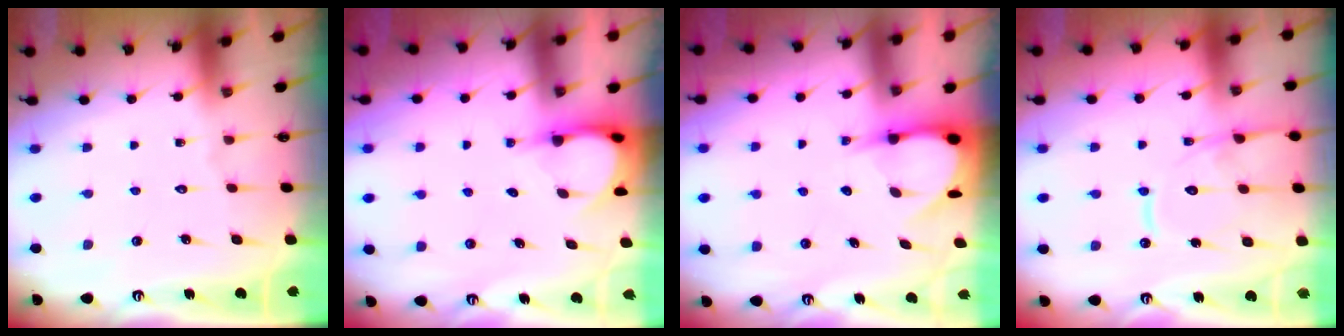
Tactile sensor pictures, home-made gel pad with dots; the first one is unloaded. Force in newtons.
{"total": 3.9, "press": 3.9, "slide": 0.2}
{"total": 5.0, "press": 5.0, "slide": 0.6}
{"total": 13.5, "press": 13.4, "slide": 1.3}